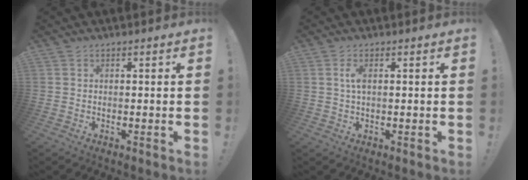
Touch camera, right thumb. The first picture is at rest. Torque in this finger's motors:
{"motor_torque": [-0.33, 0.32, 0.35, -0.01, 0.04]}